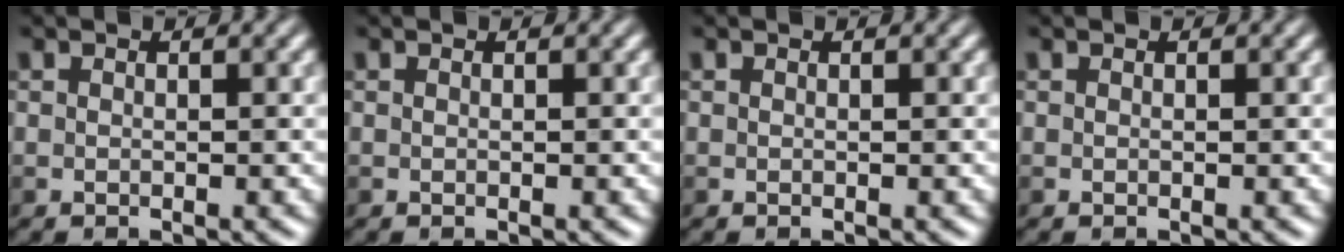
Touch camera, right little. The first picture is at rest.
{"total": 0.0}
{"total": 0.0}
{"total": 0.0}